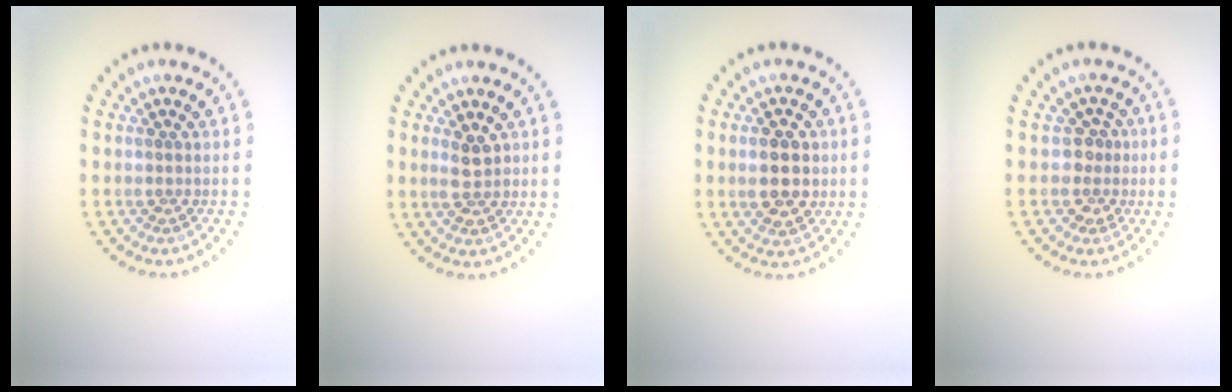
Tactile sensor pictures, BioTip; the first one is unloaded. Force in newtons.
{"total": 2.0, "press": 2.0, "slide": 0.2}
{"total": 3.8, "press": 3.8, "slide": 0.2}
{"total": 2.0, "press": 1.7, "slide": 1.0}